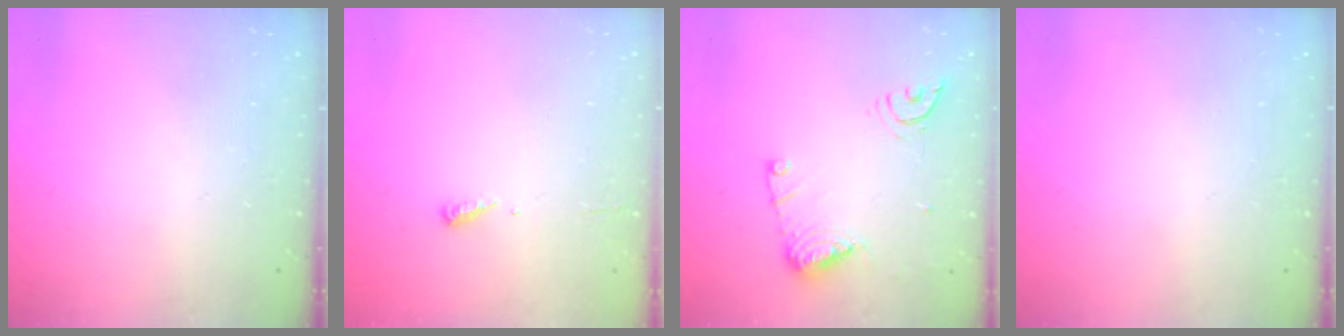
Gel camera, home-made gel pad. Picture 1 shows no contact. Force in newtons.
{"total": 3.5, "press": 3.4, "slide": 0.4}
{"total": 10.7, "press": 10.6, "slide": 0.8}
{"total": 0.0}